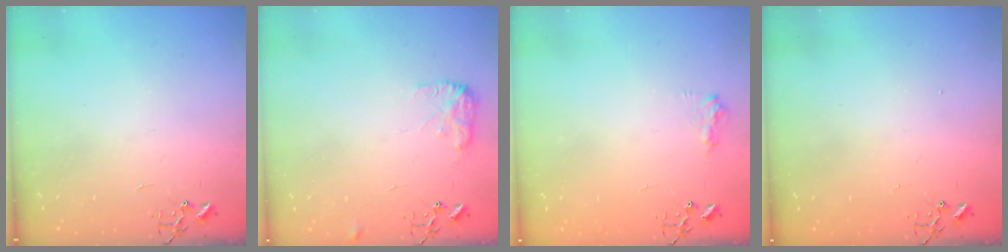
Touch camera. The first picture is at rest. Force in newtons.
{"total": 8.3, "press": 8.3, "slide": 0.2}
{"total": 7.9, "press": 7.9, "slide": 0.6}
{"total": 1.3, "press": 1.2, "slide": 0.1}